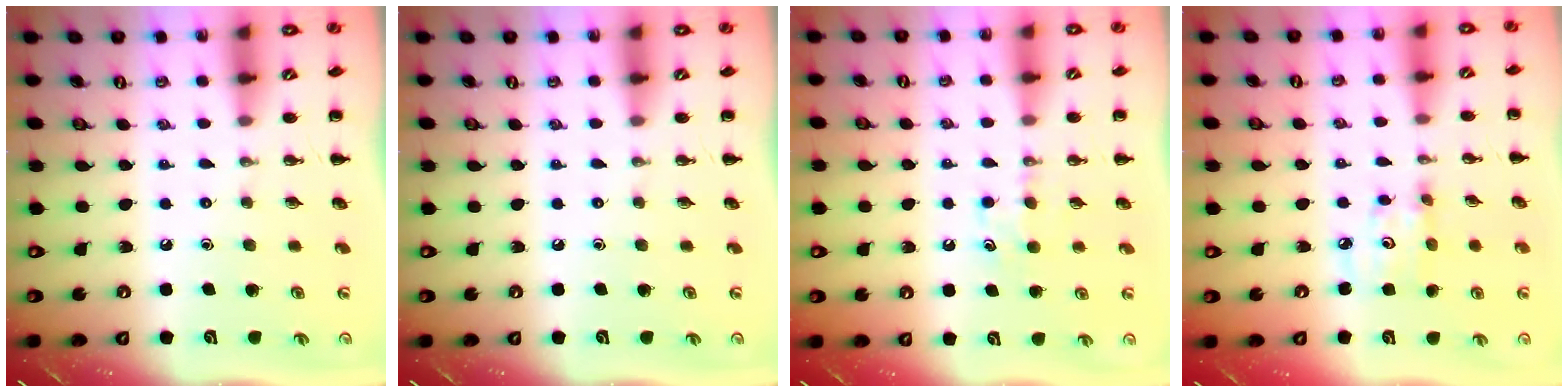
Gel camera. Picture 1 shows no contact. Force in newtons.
{"total": 0.0}
{"total": 4.6, "press": 4.4, "slide": 1.5}
{"total": 3.6, "press": 3.6, "slide": 0.5}